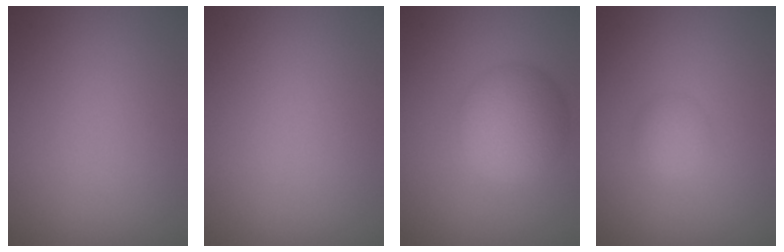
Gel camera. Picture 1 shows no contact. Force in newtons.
{"total": 0.0}
{"total": 4.8, "press": 4.8, "slide": 0.1}
{"total": 1.5, "press": 1.5, "slide": 0.1}